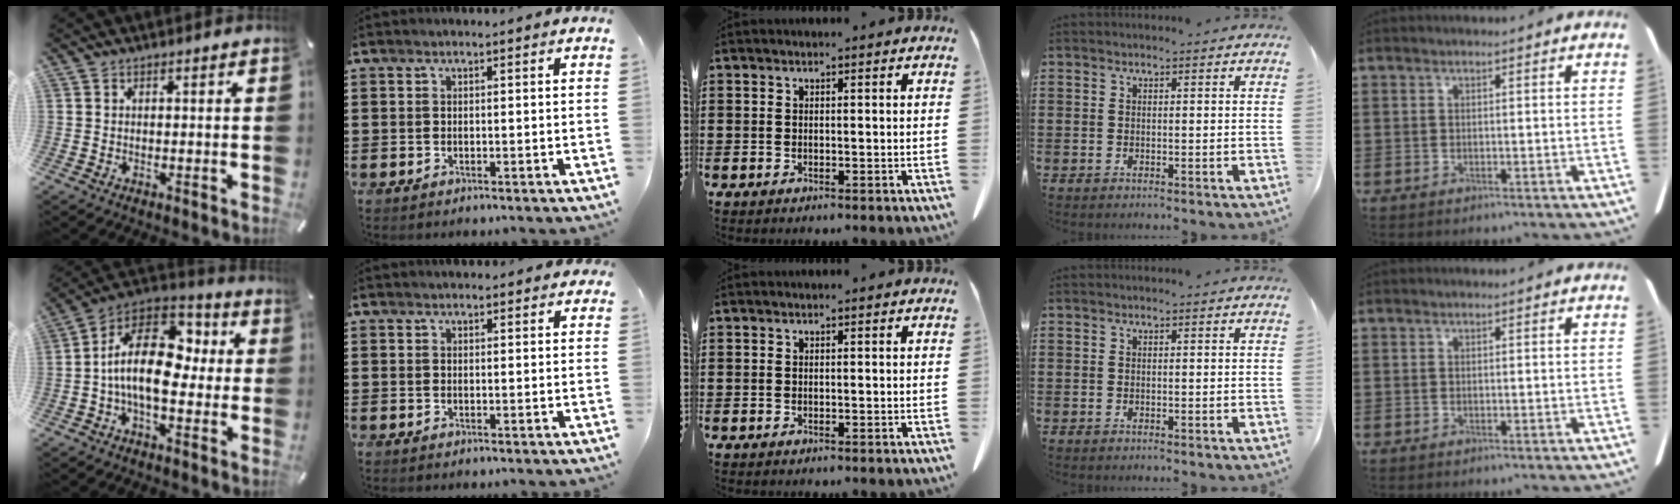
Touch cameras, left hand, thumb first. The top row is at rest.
{"thumb": {"total": 18.2, "force": [-0.2, 11.1, 14.5], "torque": [-0.272, 0.005, -0.003]}, "index": {"total": 1.4, "force": [1.4, 0.3, 0.3], "torque": [-0.008, 0.003, 0.027]}}